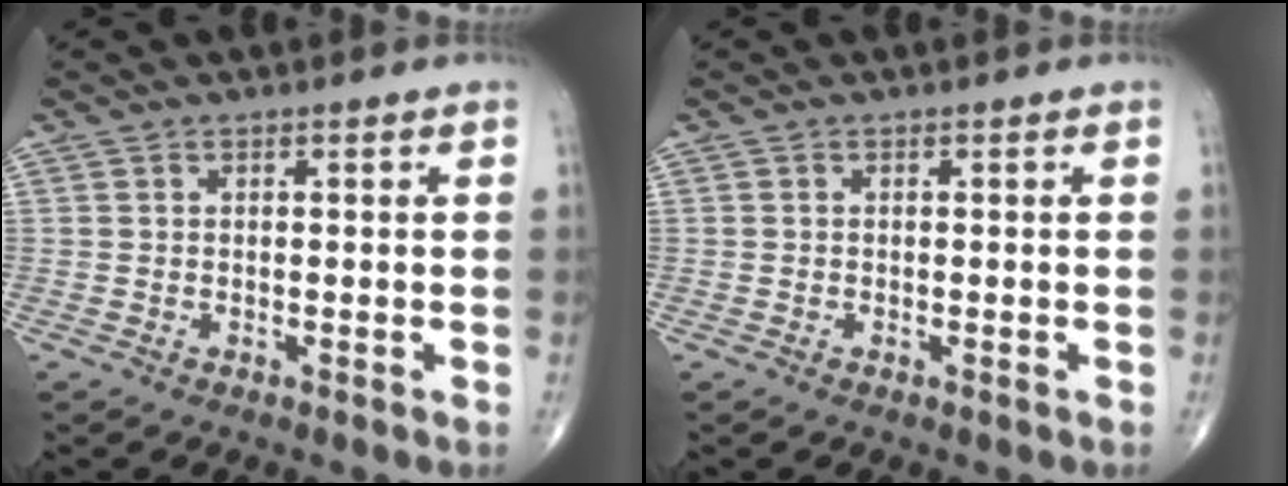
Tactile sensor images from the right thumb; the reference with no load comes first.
{"total": 0.0}